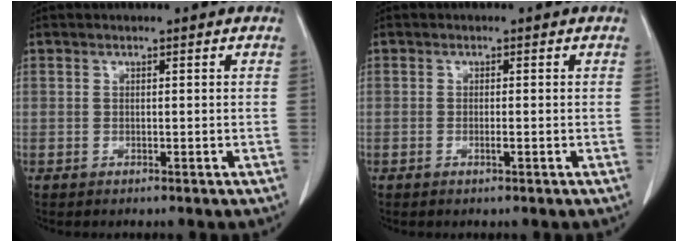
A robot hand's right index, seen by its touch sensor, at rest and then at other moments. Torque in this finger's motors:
{"motor_torque": [-0.07, -0.16, 0.00, 0.01]}